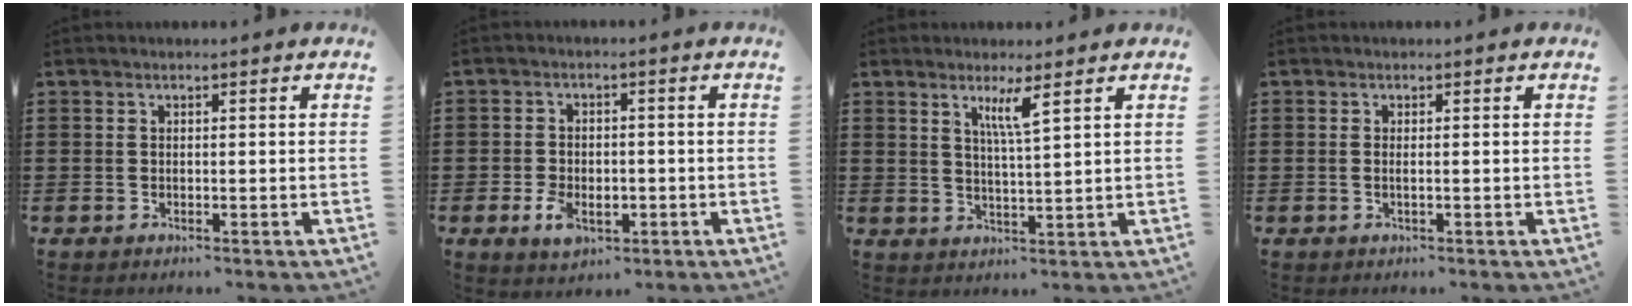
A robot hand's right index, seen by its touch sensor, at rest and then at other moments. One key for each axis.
{"total": 4.3, "fx": -1.6, "fy": 2.7, "fz": 2.9, "tx": -0.068, "ty": 0.000, "tz": -0.033}
{"total": 3.8, "fx": 2.3, "fy": -0.1, "fz": 2.9, "tx": -0.064, "ty": -0.004, "tz": 0.039}
{"total": 0.7, "fx": -0.1, "fy": -0.2, "fz": 0.6, "tx": -0.013, "ty": -0.007, "tz": -0.001}